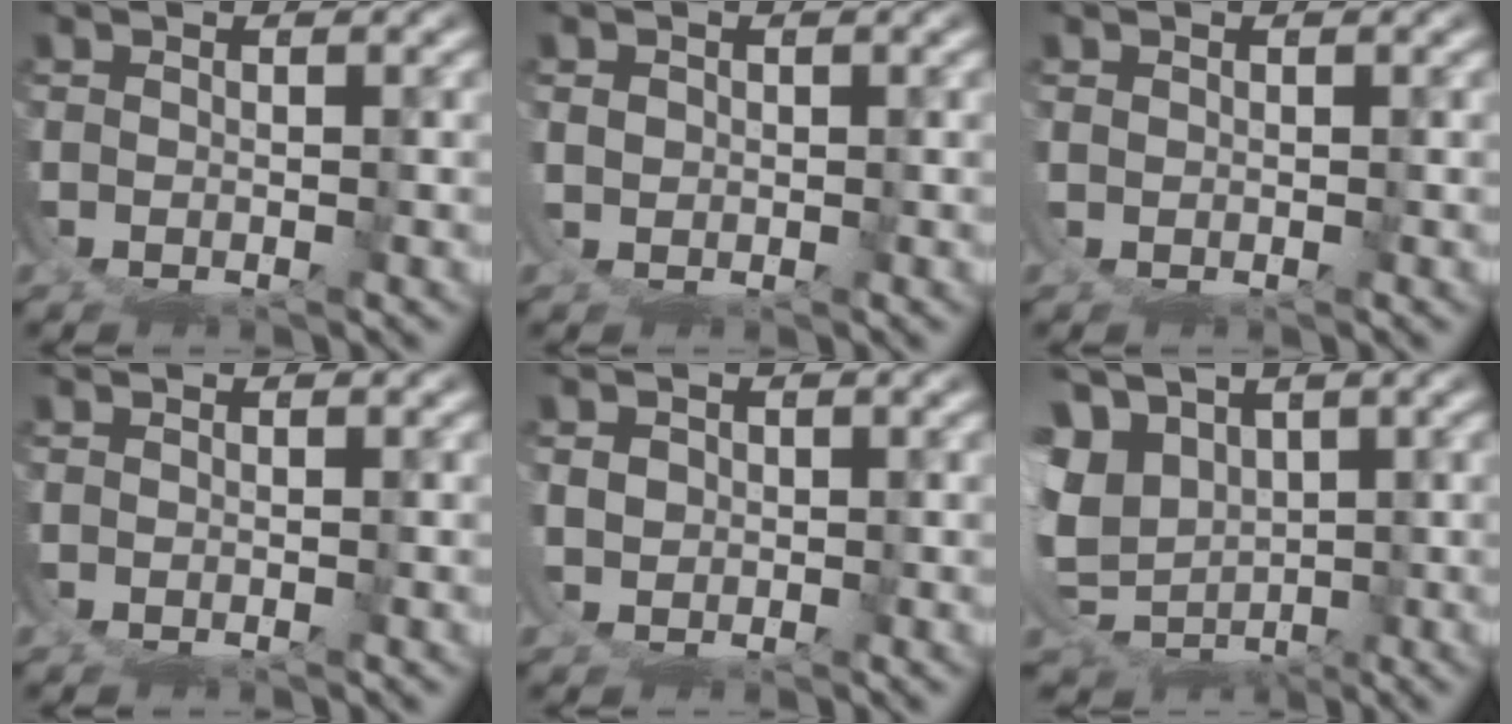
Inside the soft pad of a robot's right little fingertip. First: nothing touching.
{"total": 1.0, "force": [0.7, -0.1, 0.7], "torque": [-0.018, -0.005, 0.020]}
{"total": 1.0, "force": [0.8, -0.4, 0.5], "torque": [-0.009, 0.001, 0.017]}
{"total": 0.0}
{"total": 1.3, "force": [0.7, 0.4, 0.9], "torque": [-0.023, -0.007, 0.022]}
{"total": 9.0, "force": [-0.1, 7.4, 5.1], "torque": [-0.130, -0.045, 0.016]}